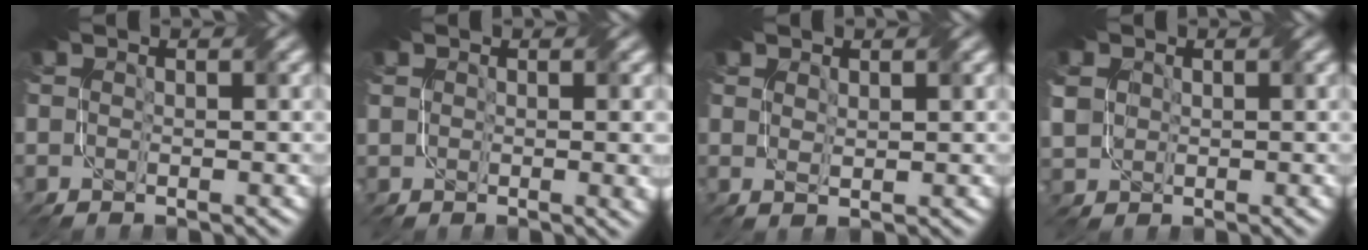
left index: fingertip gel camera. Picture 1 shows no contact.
{"total": 2.1, "force": [0.6, 0.9, 1.8], "torque": [-0.021, -0.001, 0.014]}
{"total": 0.9, "force": [0.8, 0.2, 0.3], "torque": [-0.010, -0.004, 0.017]}
{"total": 2.4, "force": [1.1, 2.1, 0.4], "torque": [-0.029, 0.007, 0.024]}